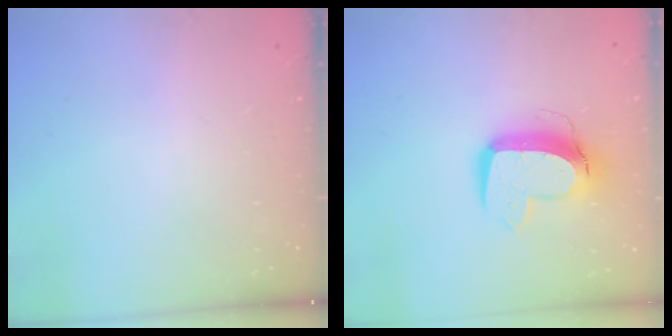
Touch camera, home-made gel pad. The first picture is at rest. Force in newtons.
{"total": 12.5, "press": 12.4, "slide": 1.5}